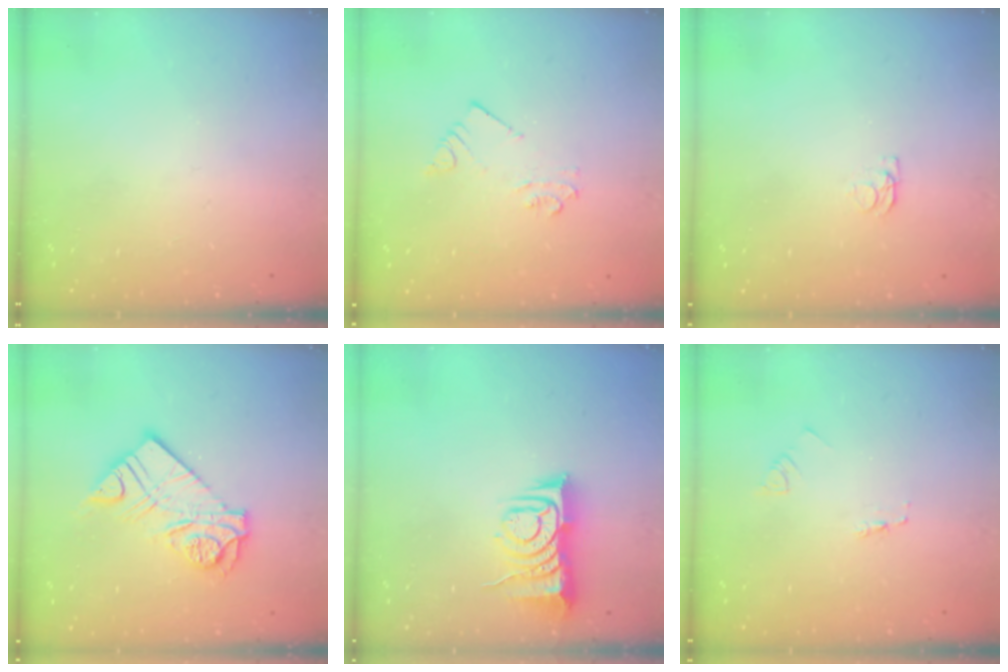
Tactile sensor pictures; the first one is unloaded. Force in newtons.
{"total": 3.2, "press": 3.2, "slide": 0.2}
{"total": 1.2, "press": 1.1, "slide": 0.3}
{"total": 13.1, "press": 13.0, "slide": 1.3}
{"total": 8.9, "press": 8.8, "slide": 1.2}
{"total": 1.8, "press": 1.8, "slide": 0.2}